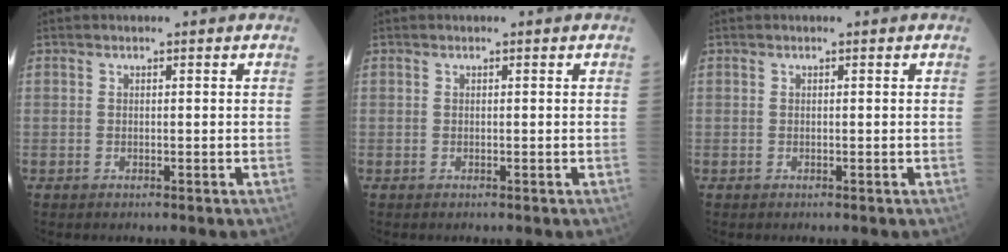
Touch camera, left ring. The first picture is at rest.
{"total": 0.0}
{"total": 0.0}